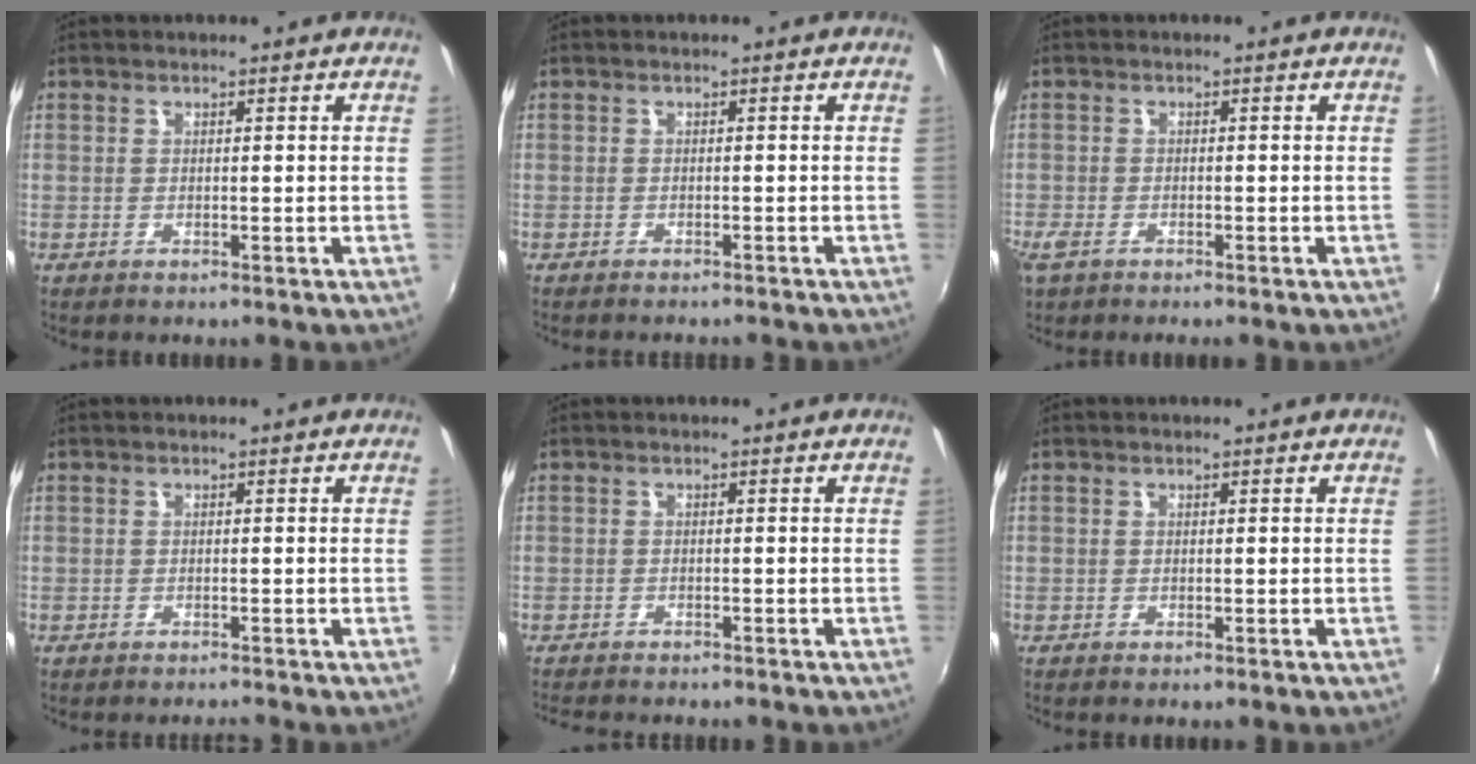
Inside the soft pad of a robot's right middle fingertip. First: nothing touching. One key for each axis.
{"total": 2.5, "fx": -2.4, "fy": 0.3, "fz": 0.9, "tx": -0.023, "ty": -0.012, "tz": -0.038}
{"total": 2.9, "fx": -2.0, "fy": 1.3, "fz": 1.6, "tx": -0.041, "ty": -0.008, "tz": -0.040}
{"total": 1.2, "fx": -1.2, "fy": 0.0, "fz": 0.2, "tx": -0.005, "ty": -0.007, "tz": -0.019}
{"total": 5.3, "fx": -4.8, "fy": 0.7, "fz": 2.0, "tx": -0.048, "ty": -0.018, "tz": -0.079}
{"total": 0.0}